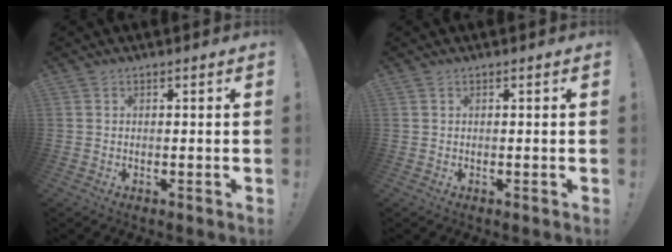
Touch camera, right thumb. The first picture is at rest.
{"total": 0.0}